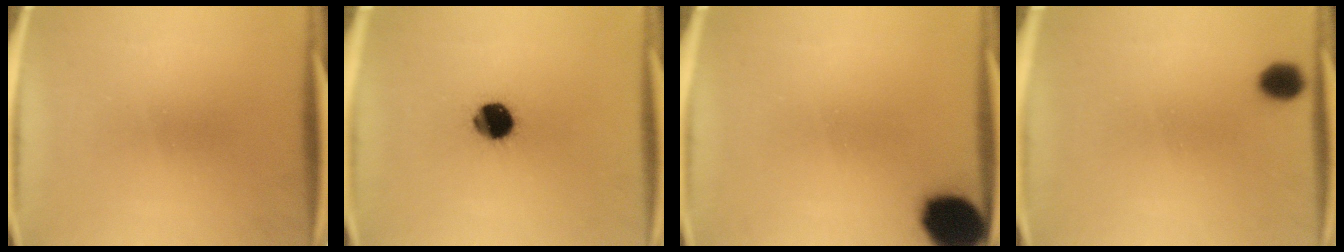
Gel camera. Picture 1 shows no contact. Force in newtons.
{"total": 9.8}
{"total": 13.2}
{"total": 2.3}